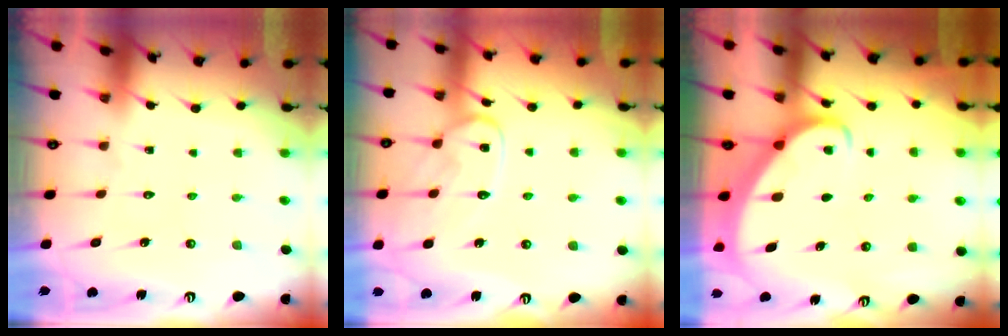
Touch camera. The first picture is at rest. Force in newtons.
{"total": 11.6, "press": 11.6, "slide": 0.7}
{"total": 2.5, "press": 2.5, "slide": 0.3}